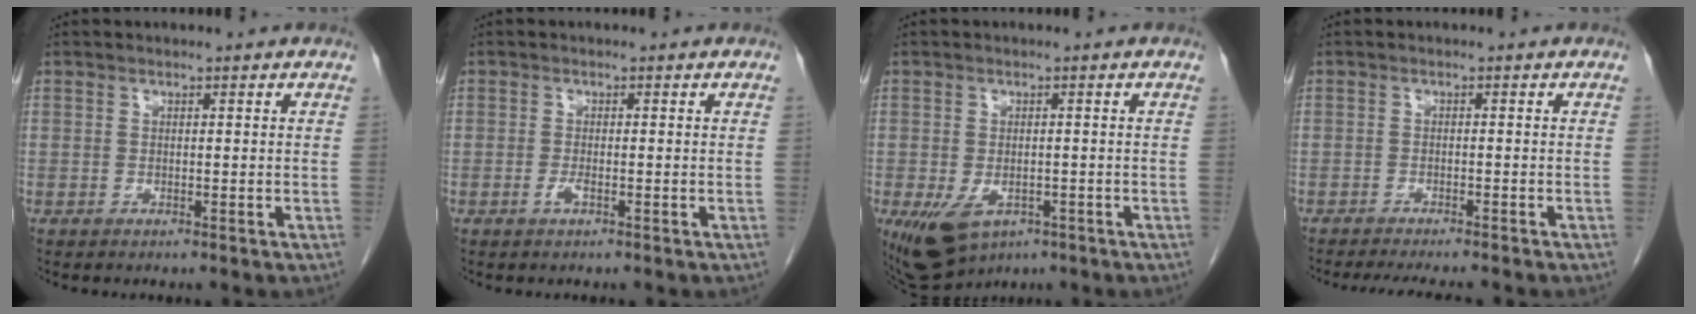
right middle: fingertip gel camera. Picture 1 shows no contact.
{"total": 1.1, "force": [-0.5, 0.2, 0.9], "torque": [-0.022, -0.001, -0.010]}
{"total": 7.4, "force": [-3.6, 4.4, 4.7], "torque": [-0.085, -0.009, -0.049]}
{"total": 8.3, "force": [-7.3, 1.1, 3.7], "torque": [-0.051, -0.015, -0.099]}